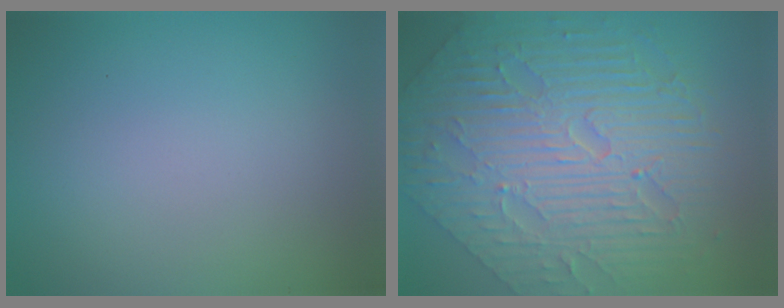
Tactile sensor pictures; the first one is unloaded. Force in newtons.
{"total": 10.8, "press": 7.2, "slide": 8.1}